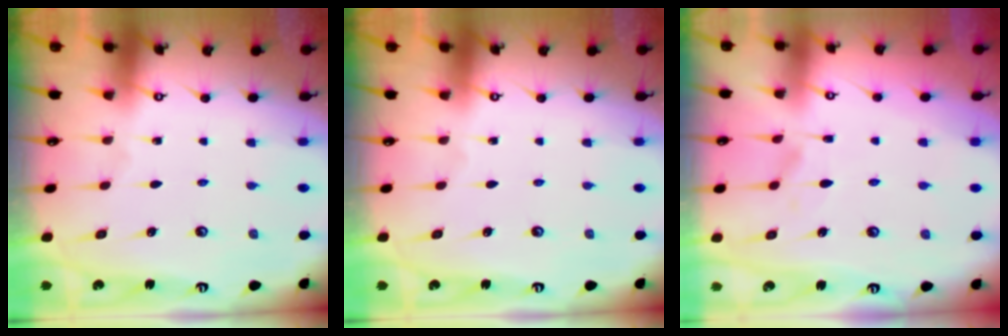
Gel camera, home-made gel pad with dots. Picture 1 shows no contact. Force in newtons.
{"total": 0.0}
{"total": 1.7, "press": 1.2, "slide": 1.2}